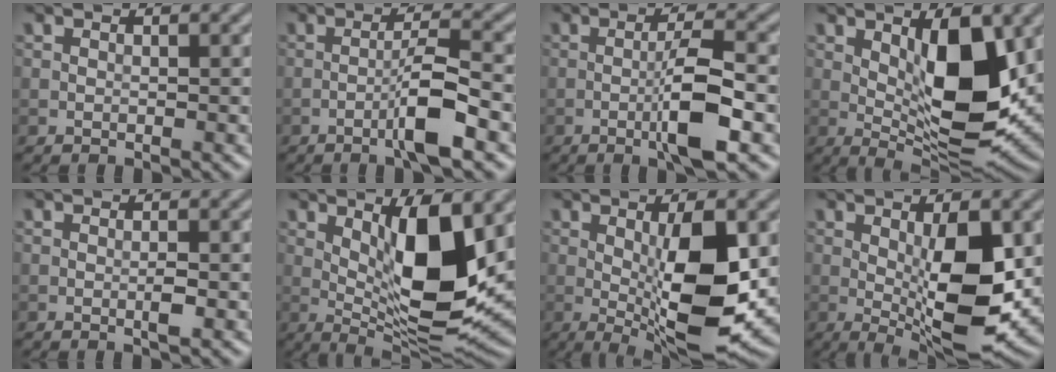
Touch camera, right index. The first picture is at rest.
{"total": 4.3, "force": [-2.0, 0.3, 3.7], "torque": [-0.065, 0.014, -0.044]}
{"total": 5.3, "force": [-1.6, 0.8, 5.0], "torque": [-0.087, 0.006, -0.032]}
{"total": 9.1, "force": [1.4, 3.4, 8.3], "torque": [-0.130, -0.008, 0.026]}
{"total": 1.0, "force": [-0.3, 0.1, 1.0], "torque": [-0.017, -0.001, -0.006]}
{"total": 10.0, "force": [1.7, 3.2, 9.3], "torque": [-0.150, -0.014, 0.035]}
{"total": 9.1, "force": [-0.2, 2.6, 8.8], "torque": [-0.141, -0.014, 0.003]}
{"total": 8.3, "force": [-0.1, 2.6, 7.9], "torque": [-0.127, -0.011, 0.004]}